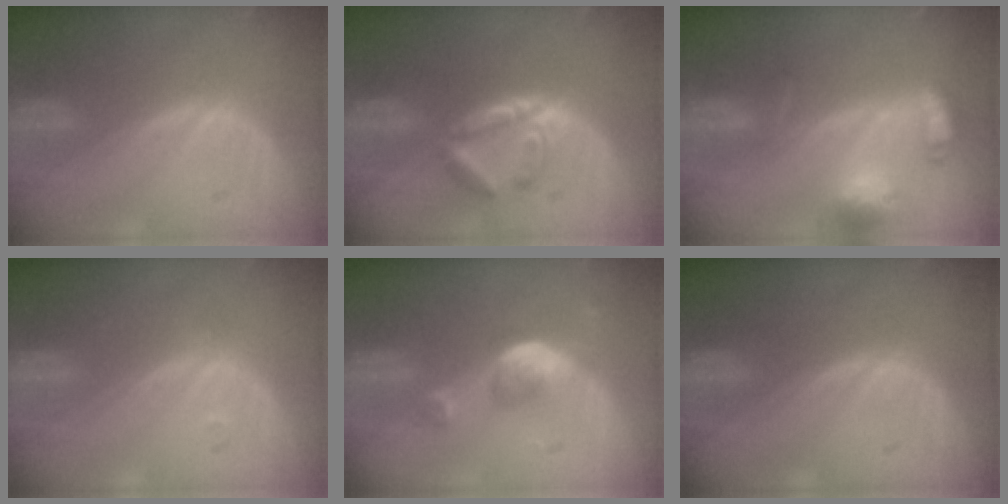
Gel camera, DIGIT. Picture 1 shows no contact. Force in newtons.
{"total": 5.0, "press": 5.0, "slide": 0.8}
{"total": 6.4, "press": 6.4, "slide": 0.5}
{"total": 0.7, "press": 0.7, "slide": 0.1}
{"total": 5.1, "press": 4.7, "slide": 2.0}
{"total": 0.0}